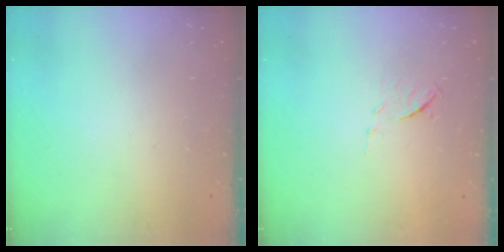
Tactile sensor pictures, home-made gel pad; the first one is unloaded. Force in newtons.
{"total": 6.3, "press": 6.2, "slide": 0.6}